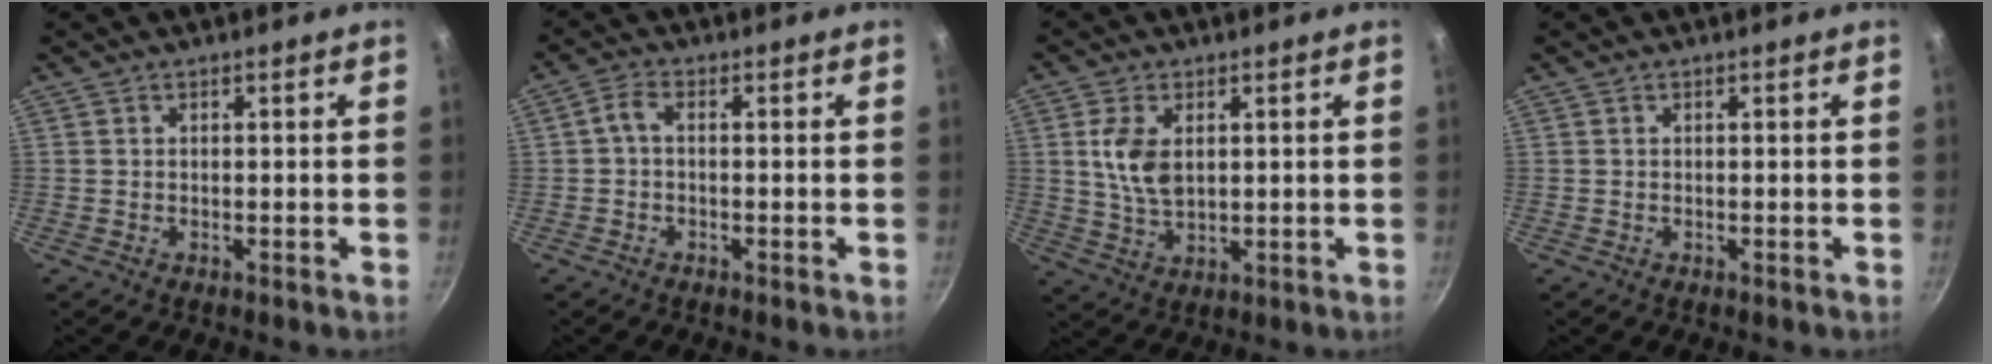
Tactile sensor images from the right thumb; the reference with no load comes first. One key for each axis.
{"total": 2.6, "fx": -0.4, "fy": 1.4, "fz": 2.2, "tx": -0.054, "ty": 0.012, "tz": -0.014}
{"total": 7.5, "fx": 1.6, "fy": 4.4, "fz": 5.9, "tx": -0.113, "ty": -0.009, "tz": 0.035}
{"total": 0.0}